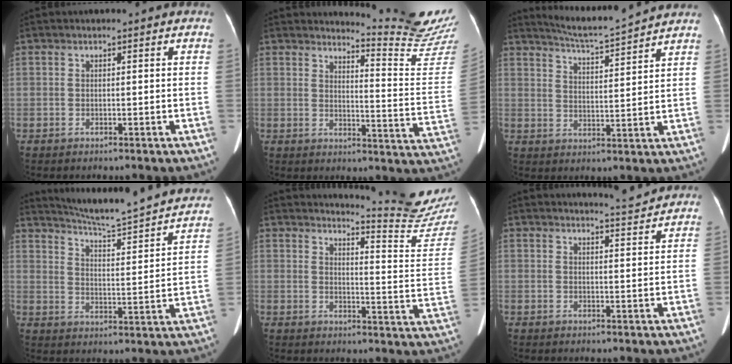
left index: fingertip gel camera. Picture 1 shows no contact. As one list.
[{"total": 13.3, "force": [13.1, -2.4, 1.1], "torque": [-0.018, -0.138, 0.148]}, {"total": 9.8, "force": [9.3, -1.2, 2.8], "torque": [-0.063, 0.004, 0.144]}, {"total": 22.6, "force": [20.8, 0.9, 8.8], "torque": [-0.137, -0.047, 0.272]}, {"total": 13.7, "force": [13.5, -2.0, 1.0], "torque": [-0.016, -0.127, 0.150]}, {"total": 3.0, "force": [2.9, -0.7, -0.1], "torque": [-0.011, -0.017, 0.041]}]